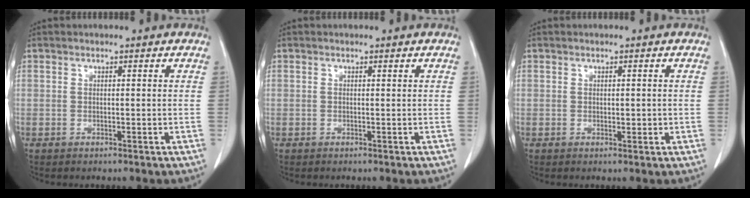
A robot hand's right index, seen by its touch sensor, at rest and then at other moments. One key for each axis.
{"total": 0.0}
{"total": 1.3, "fx": 0.0, "fy": 0.6, "fz": 1.2, "tx": -0.016, "ty": -0.003, "tz": 0.004}